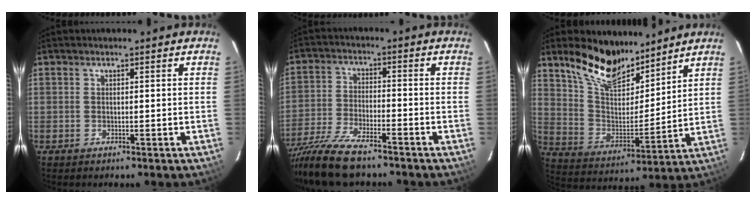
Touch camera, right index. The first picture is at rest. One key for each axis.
{"total": 14.4, "fx": -11.9, "fy": 3.2, "fz": 7.5, "tx": -0.171, "ty": -0.039, "tz": -0.218}
{"total": 15.1, "fx": 11.8, "fy": 5.9, "fz": 7.4, "tx": -0.149, "ty": 0.008, "tz": 0.222}